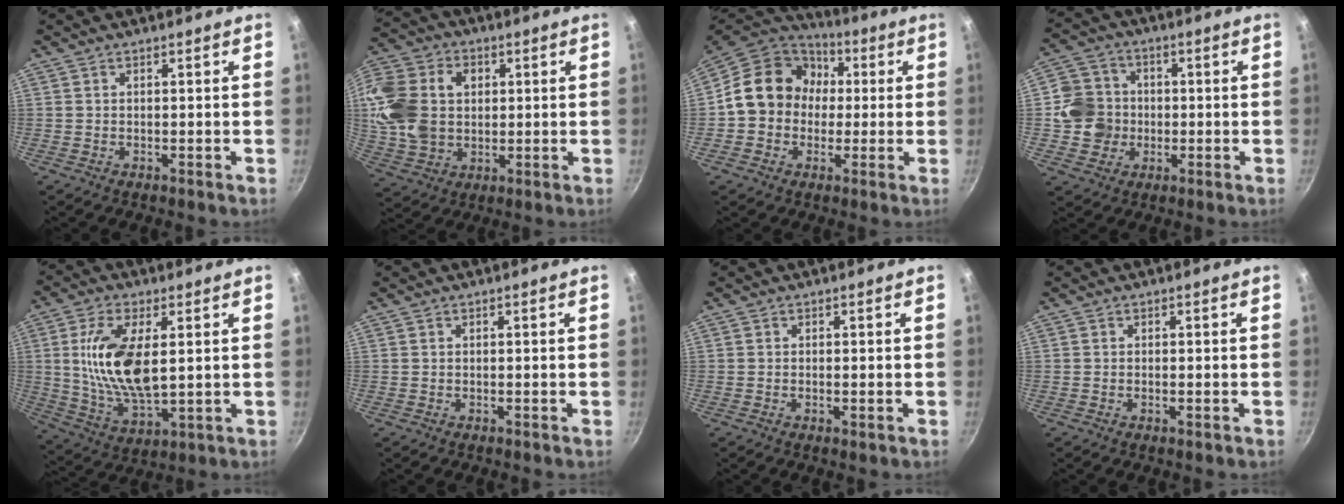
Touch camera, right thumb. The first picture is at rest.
{"total": 18.1, "force": [2.3, 14.0, 11.2], "torque": [-0.220, 0.015, 0.045]}
{"total": 15.5, "force": [1.1, 13.4, 7.7], "torque": [-0.091, 0.040, 0.000]}
{"total": 9.1, "force": [-0.6, 8.6, 3.0], "torque": [-0.024, 0.019, -0.020]}
{"total": 15.2, "force": [2.5, 7.1, 13.2], "torque": [-0.249, -0.012, 0.053]}
{"total": 0.0}
{"total": 1.1, "force": [-0.2, 0.4, 1.0], "torque": [-0.018, -0.002, -0.005]}
{"total": 0.8, "force": [-0.2, 0.2, 0.7], "torque": [-0.013, 0.000, -0.005]}